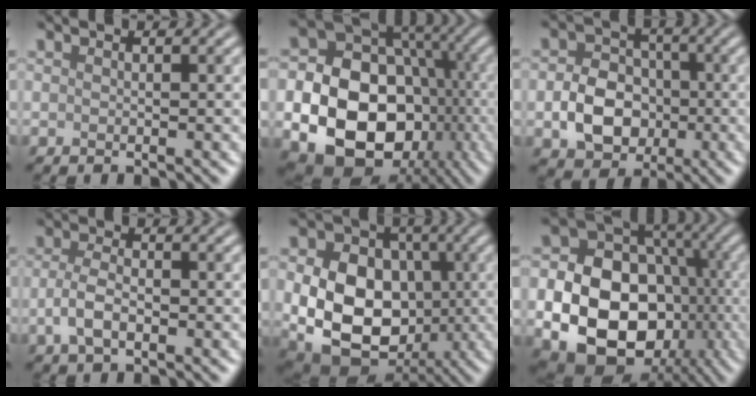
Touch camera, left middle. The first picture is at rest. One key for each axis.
{"total": 18.7, "fx": -4.4, "fy": 15.3, "fz": 9.7, "tx": -0.165, "ty": -0.028, "tz": -0.086}
{"total": 5.8, "fx": -1.3, "fy": 4.6, "fz": 3.3, "tx": -0.056, "ty": -0.001, "tz": -0.023}
{"total": 3.0, "fx": -0.7, "fy": 1.6, "fz": 2.4, "tx": -0.049, "ty": 0.000, "tz": -0.016}
{"total": 13.4, "fx": -0.8, "fy": 10.3, "fz": 8.6, "tx": -0.135, "ty": -0.008, "tz": -0.017}
{"total": 16.6, "fx": -3.6, "fy": 13.2, "fz": 9.3, "tx": -0.149, "ty": -0.038, "tz": -0.073}